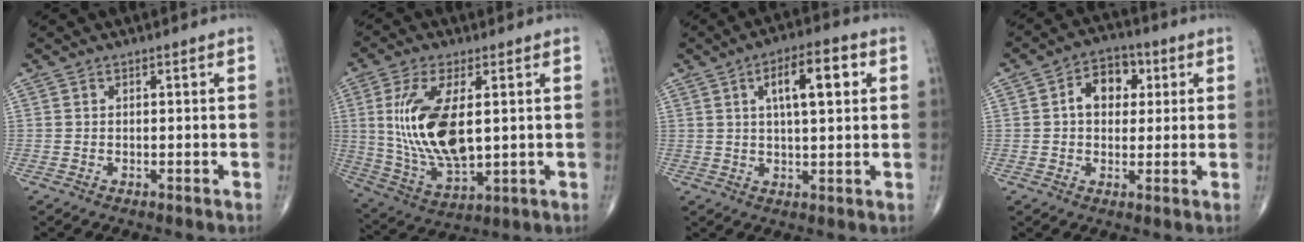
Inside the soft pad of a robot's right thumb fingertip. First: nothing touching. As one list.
[{"total": 16.3, "force": [2.1, 7.4, 14.4], "torque": [-0.290, -0.019, 0.053]}, {"total": 10.1, "force": [3.1, 3.5, 9.0], "torque": [-0.128, 0.005, 0.046]}, {"total": 8.1, "force": [1.8, 5.9, 5.4], "torque": [-0.050, 0.011, 0.020]}]